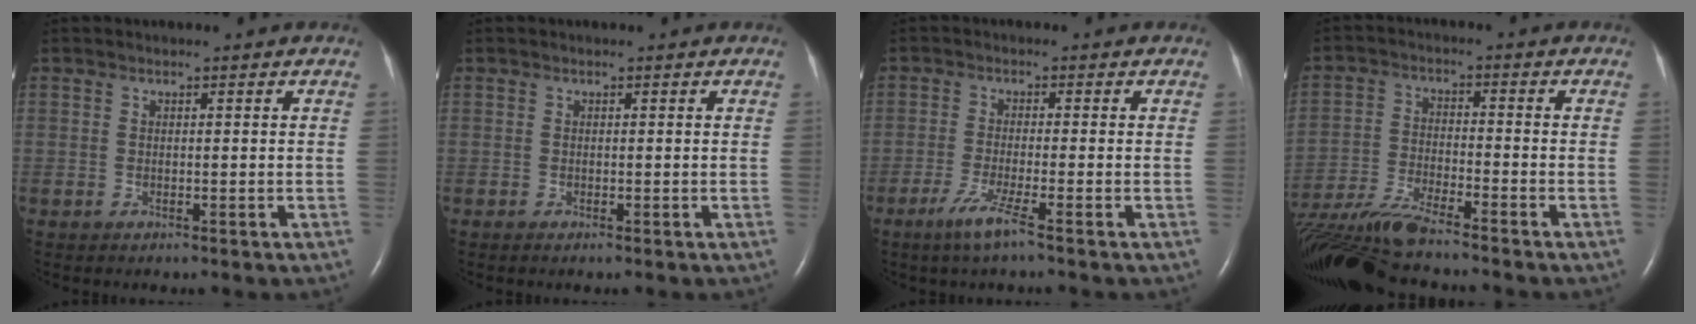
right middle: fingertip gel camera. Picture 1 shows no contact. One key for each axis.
{"total": 0.0}
{"total": 4.5, "fx": -2.8, "fy": -0.6, "fz": 3.4, "tx": -0.072, "ty": -0.013, "tz": -0.060}
{"total": 20.1, "fx": -16.4, "fy": 7.0, "fz": 9.3, "tx": -0.247, "ty": -0.035, "tz": -0.265}